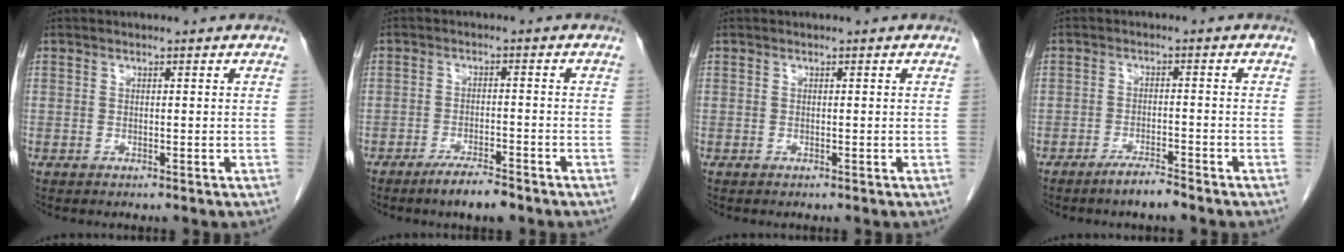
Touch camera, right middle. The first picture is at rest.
{"total": 4.7, "force": [-3.6, 0.6, 2.9], "torque": [-0.054, -0.005, -0.061]}
{"total": 0.0}
{"total": 3.3, "force": [-2.8, 0.1, 1.8], "torque": [-0.035, -0.003, -0.050]}